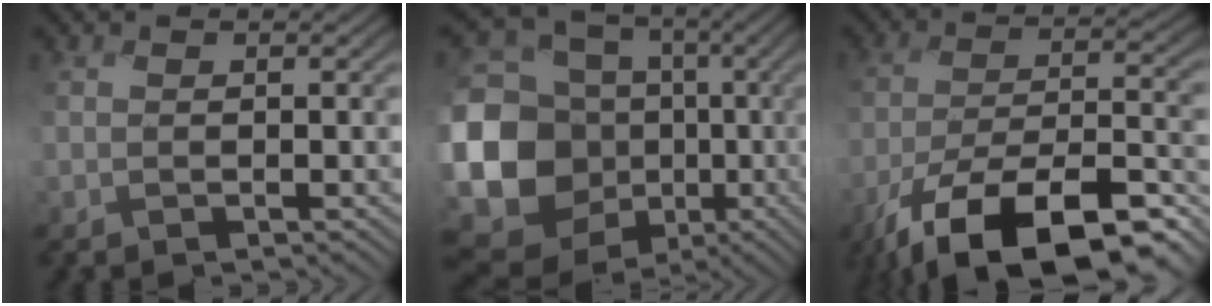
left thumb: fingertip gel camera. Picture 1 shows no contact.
{"total": 18.9, "force": [-3.8, 16.1, 9.1], "torque": [-0.266, -0.028, -0.075]}
{"total": 17.1, "force": [-12.1, 5.5, 10.8], "torque": [-0.212, -0.026, -0.201]}